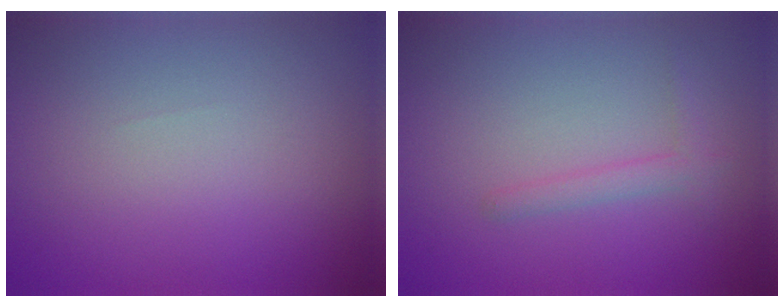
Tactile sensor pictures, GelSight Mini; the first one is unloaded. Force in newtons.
{"total": 1.3, "press": 1.3, "slide": 0.0}